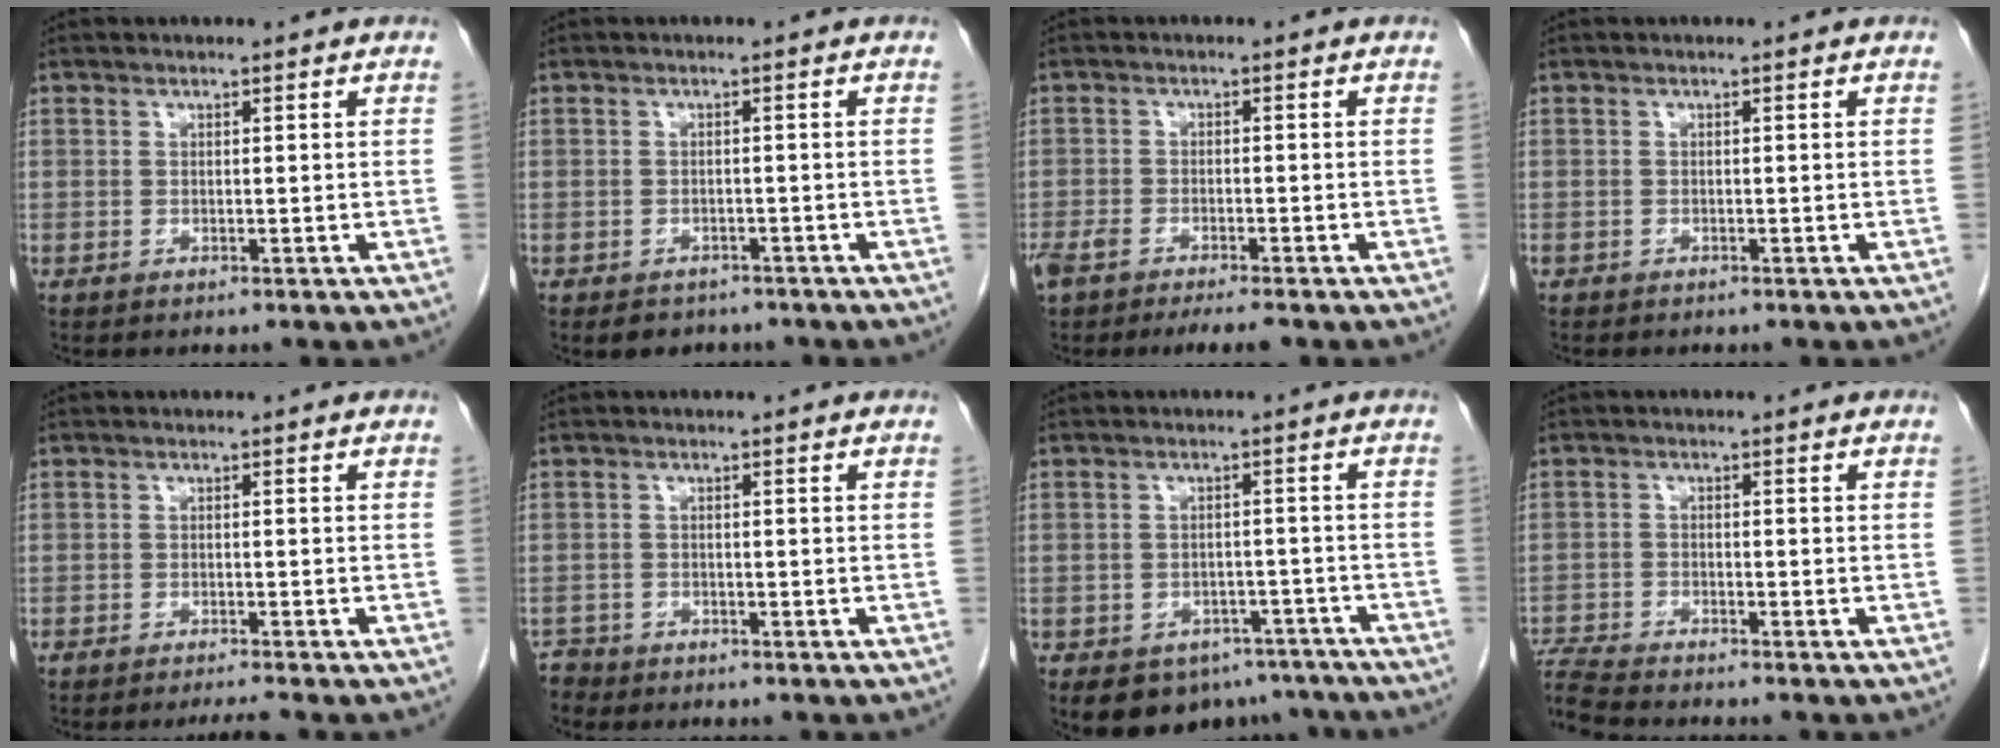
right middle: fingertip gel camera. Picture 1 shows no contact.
{"total": 3.7, "force": [-2.9, 2.2, 0.7], "torque": [-0.010, 0.005, -0.035]}
{"total": 6.7, "force": [-5.1, 1.5, 4.0], "torque": [-0.069, -0.005, -0.083]}
{"total": 0.8, "force": [-0.7, 0.4, 0.2], "torque": [-0.010, -0.002, -0.014]}
{"total": 2.2, "force": [-2.0, -0.7, 0.6], "torque": [-0.012, -0.009, -0.034]}
{"total": 1.9, "force": [-1.7, 0.4, -0.6], "torque": [0.011, -0.004, -0.034]}
{"total": 10.8, "force": [-7.9, 6.7, 3.2], "torque": [-0.037, 0.011, -0.094]}
{"total": 6.8, "force": [-6.6, -0.6, 1.8], "torque": [-0.036, -0.013, -0.120]}